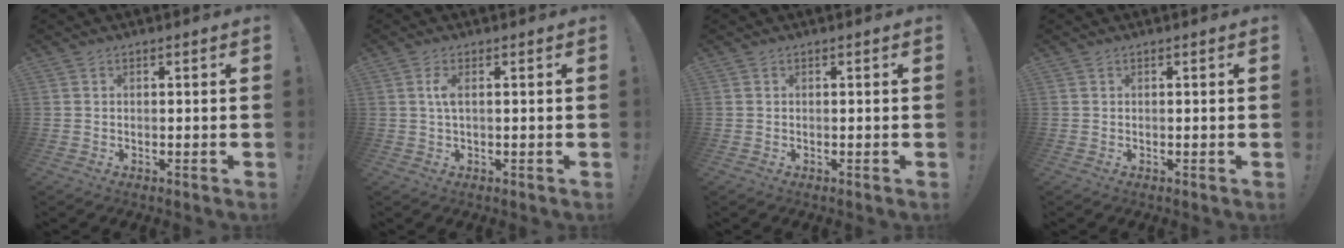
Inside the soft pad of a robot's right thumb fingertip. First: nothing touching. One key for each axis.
{"total": 2.9, "fx": 0.4, "fy": 0.8, "fz": 2.8, "tx": -0.060, "ty": -0.001, "tz": 0.002}
{"total": 0.0}
{"total": 0.0}